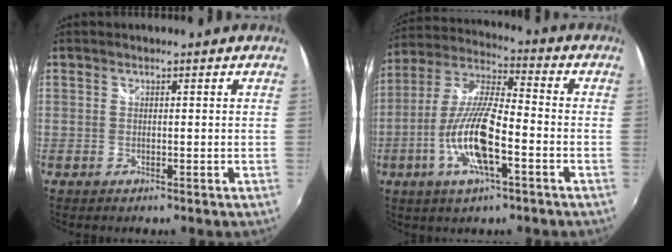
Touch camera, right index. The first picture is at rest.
{"total": 14.1, "force": [-5.0, 3.6, 12.6], "torque": [-0.262, -0.007, -0.098]}